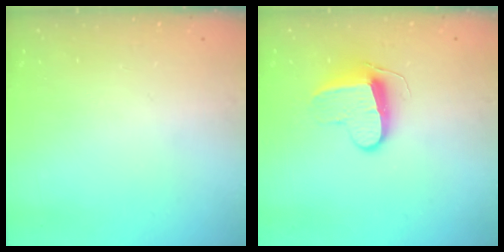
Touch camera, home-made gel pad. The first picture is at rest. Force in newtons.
{"total": 9.6, "press": 9.6, "slide": 0.2}